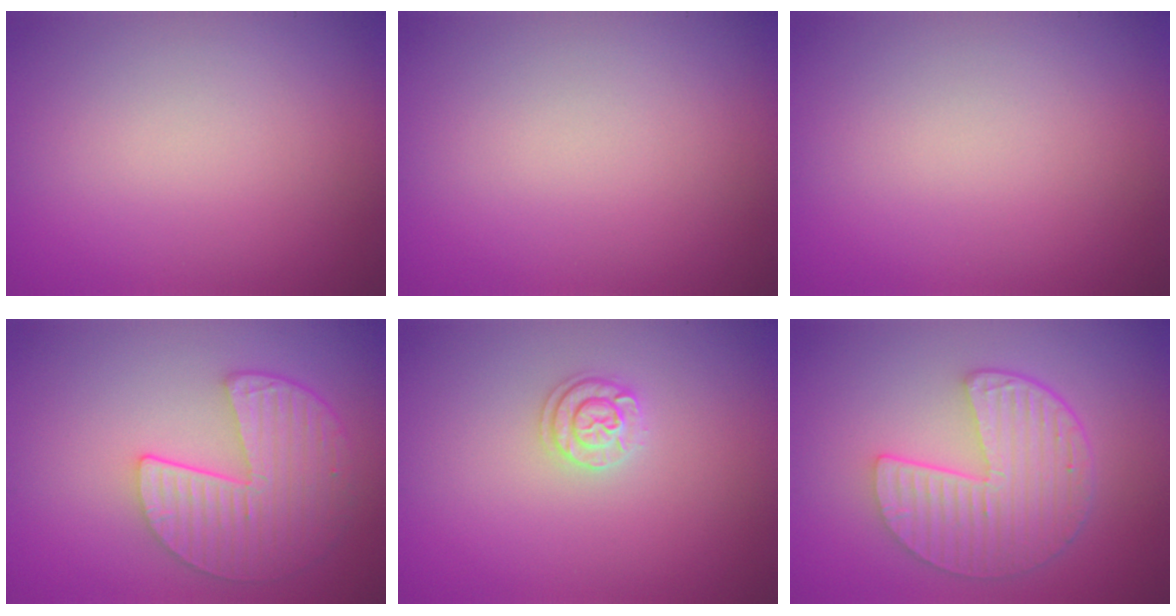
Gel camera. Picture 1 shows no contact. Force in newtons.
{"total": 0.0}
{"total": 0.0}
{"total": 5.8, "press": 4.5, "slide": 3.6}
{"total": 1.7, "press": 1.7, "slide": 0.5}
{"total": 6.2, "press": 4.5, "slide": 4.2}